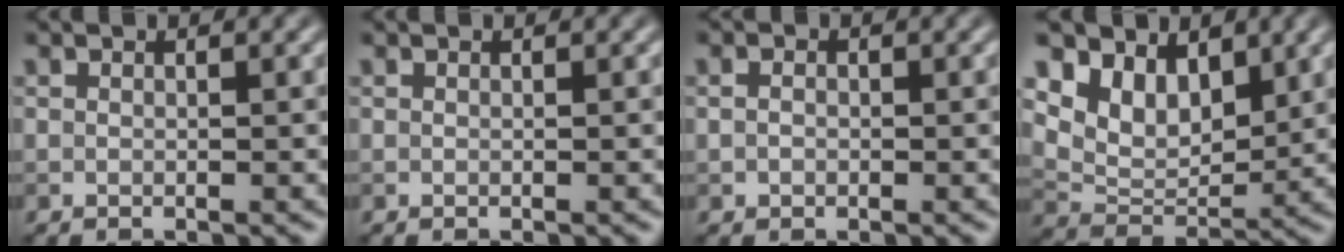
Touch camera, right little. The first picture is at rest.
{"total": 0.0}
{"total": 1.1, "force": [0.0, 0.9, 0.7], "torque": [-0.011, 0.001, -0.004]}
{"total": 5.4, "force": [3.9, 3.1, 2.2], "torque": [-0.054, -0.013, 0.071]}